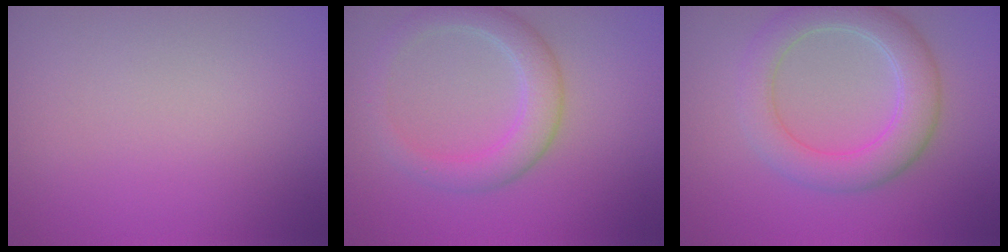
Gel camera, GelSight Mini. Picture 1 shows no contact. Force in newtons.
{"total": 3.6, "press": 3.6, "slide": 0.2}
{"total": 5.0, "press": 5.0, "slide": 0.1}